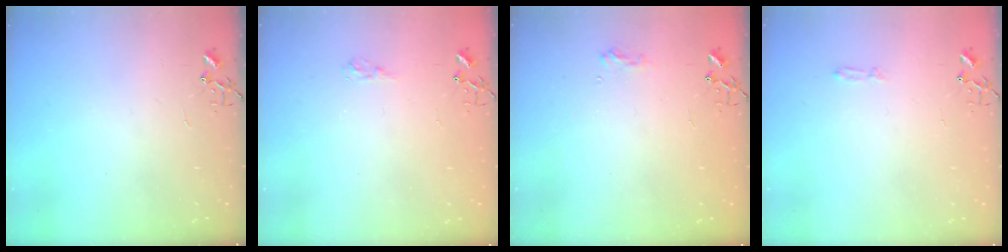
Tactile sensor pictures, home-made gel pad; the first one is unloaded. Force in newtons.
{"total": 5.5, "press": 5.4, "slide": 0.7}
{"total": 7.8, "press": 7.8, "slide": 0.6}
{"total": 2.8, "press": 2.8, "slide": 0.4}